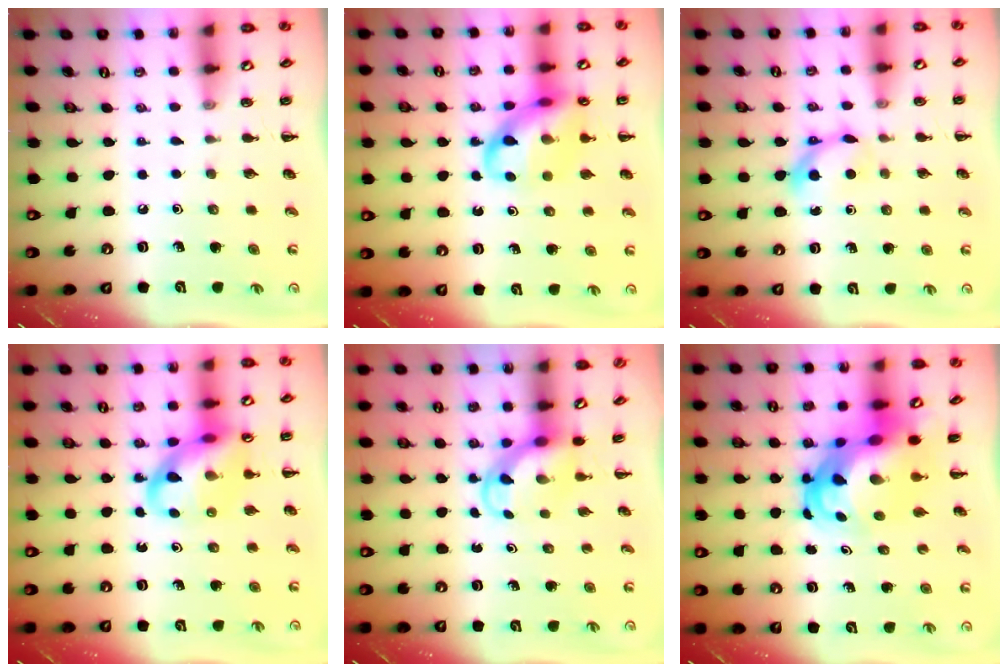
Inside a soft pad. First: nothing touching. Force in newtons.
{"total": 14.3, "press": 14.0, "slide": 2.9}
{"total": 5.8, "press": 5.6, "slide": 1.6}
{"total": 14.4, "press": 14.2, "slide": 2.8}
{"total": 3.7, "press": 3.6, "slide": 0.8}
{"total": 9.7, "press": 9.3, "slide": 2.7}